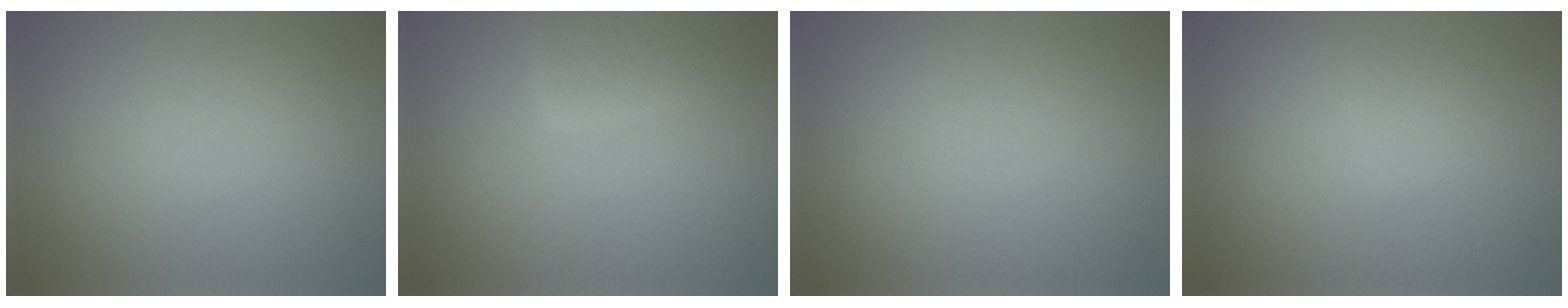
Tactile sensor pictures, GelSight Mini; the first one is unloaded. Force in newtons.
{"total": 3.2, "press": 3.2, "slide": 0.1}
{"total": 0.0}
{"total": 1.1, "press": 1.0, "slide": 0.1}